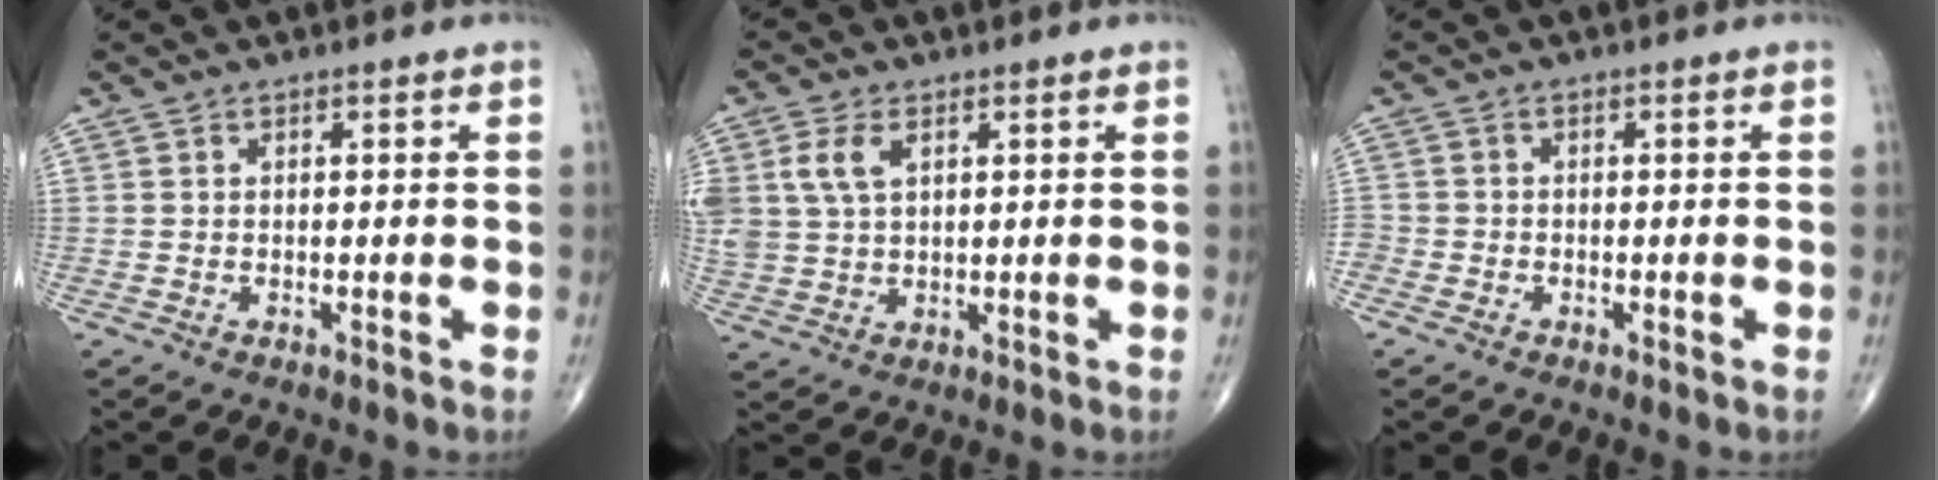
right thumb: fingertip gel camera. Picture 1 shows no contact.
{"total": 6.6, "force": [2.5, 4.0, 4.6], "torque": [-0.103, 0.000, 0.054]}
{"total": 2.4, "force": [-1.4, 1.9, 0.4], "torque": [-0.010, 0.004, -0.033]}